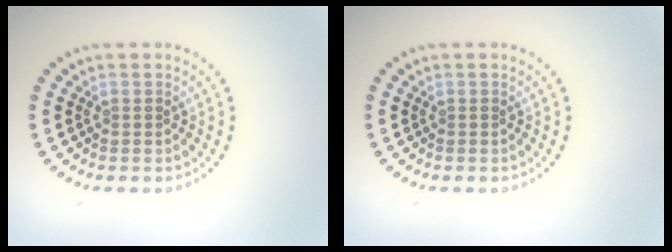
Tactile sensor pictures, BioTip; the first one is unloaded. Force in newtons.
{"total": 0.0}